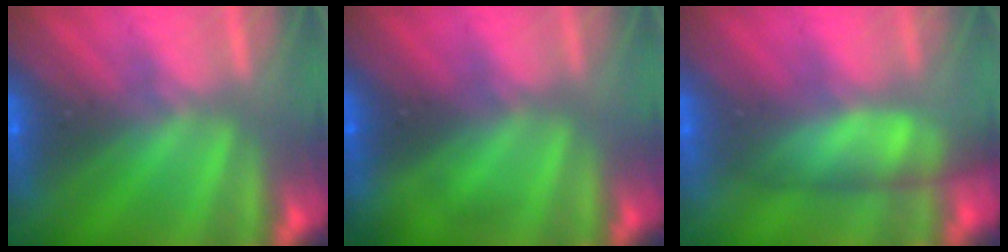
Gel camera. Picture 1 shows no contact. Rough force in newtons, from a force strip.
{"total": 1.9}
{"total": 4.9}